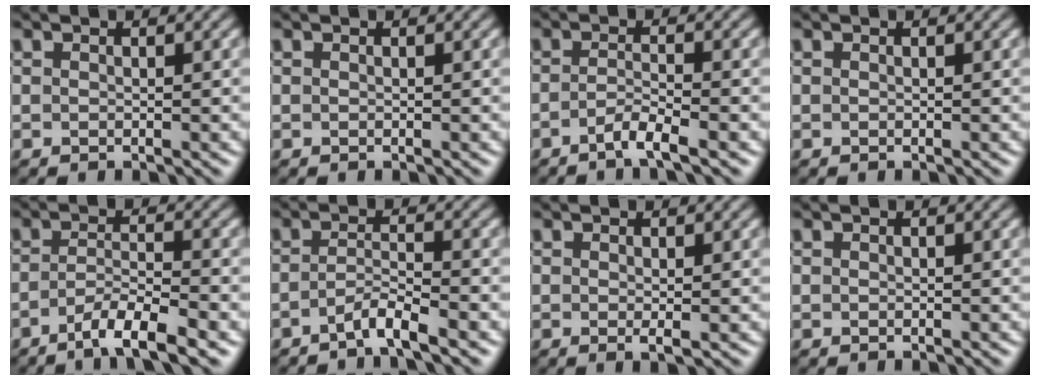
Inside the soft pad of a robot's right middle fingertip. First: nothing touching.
{"total": 0.0}
{"total": 2.3, "force": [-1.4, 0.2, 1.8], "torque": [-0.030, 0.002, -0.036]}
{"total": 0.0}
{"total": 5.0, "force": [-3.1, 1.0, 3.8], "torque": [-0.060, -0.001, -0.060]}
{"total": 2.6, "force": [-1.9, 0.3, 1.8], "torque": [-0.030, 0.003, -0.044]}
{"total": 0.8, "force": [0.0, 0.1, 0.8], "torque": [-0.013, -0.004, 0.000]}
{"total": 0.0}